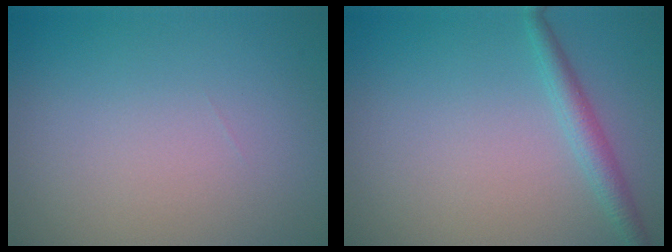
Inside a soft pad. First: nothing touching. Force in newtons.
{"total": 2.1, "press": 2.1, "slide": 0.1}